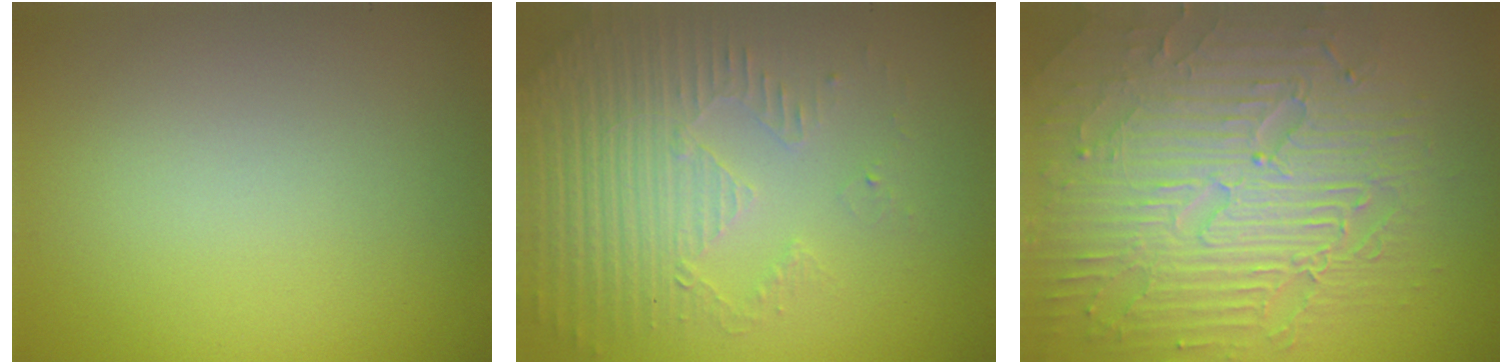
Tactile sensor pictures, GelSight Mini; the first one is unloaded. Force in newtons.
{"total": 5.1, "press": 3.5, "slide": 3.7}
{"total": 9.0, "press": 6.4, "slide": 6.3}